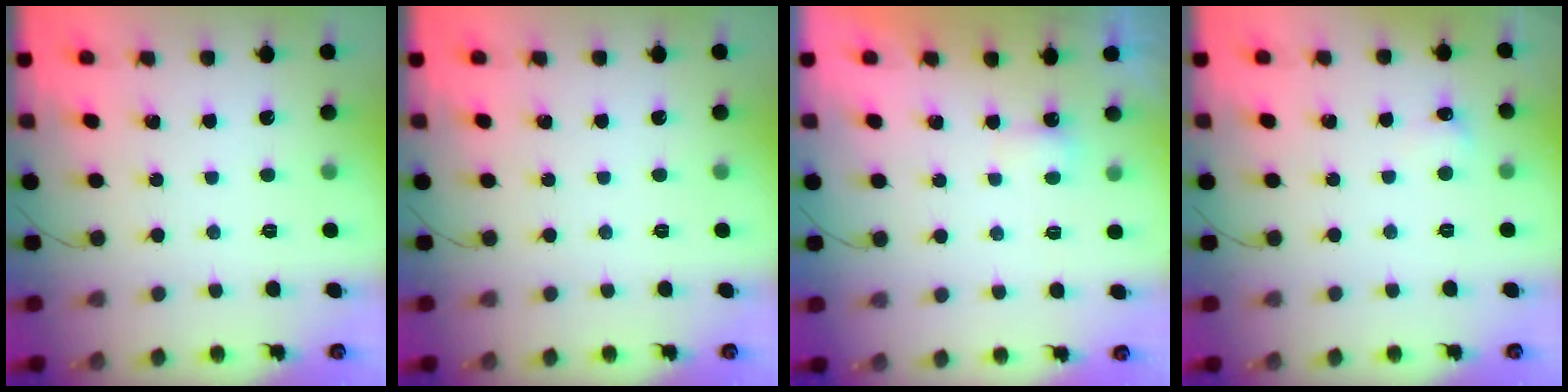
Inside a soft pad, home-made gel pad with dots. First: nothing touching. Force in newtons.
{"total": 0.0}
{"total": 2.8, "press": 2.7, "slide": 0.7}
{"total": 4.4, "press": 4.2, "slide": 1.2}